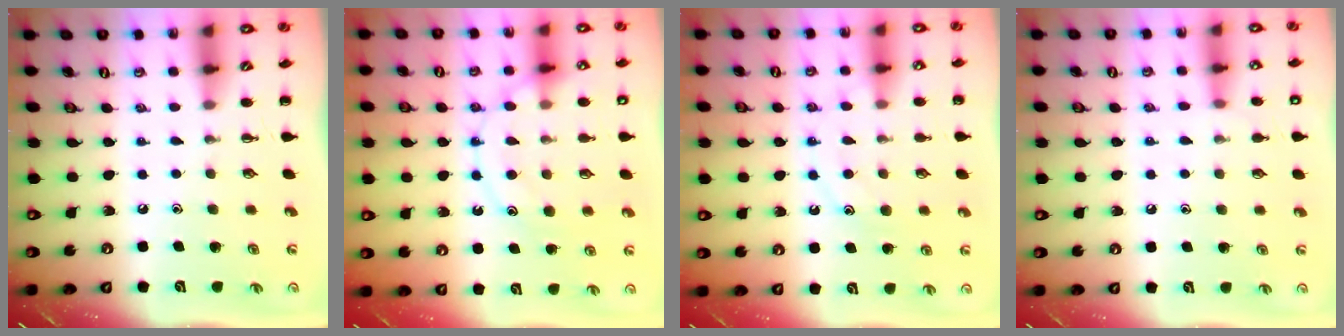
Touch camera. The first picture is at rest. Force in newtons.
{"total": 12.7, "press": 12.6, "slide": 1.0}
{"total": 11.5, "press": 11.5, "slide": 0.7}
{"total": 7.4, "press": 7.0, "slide": 2.4}